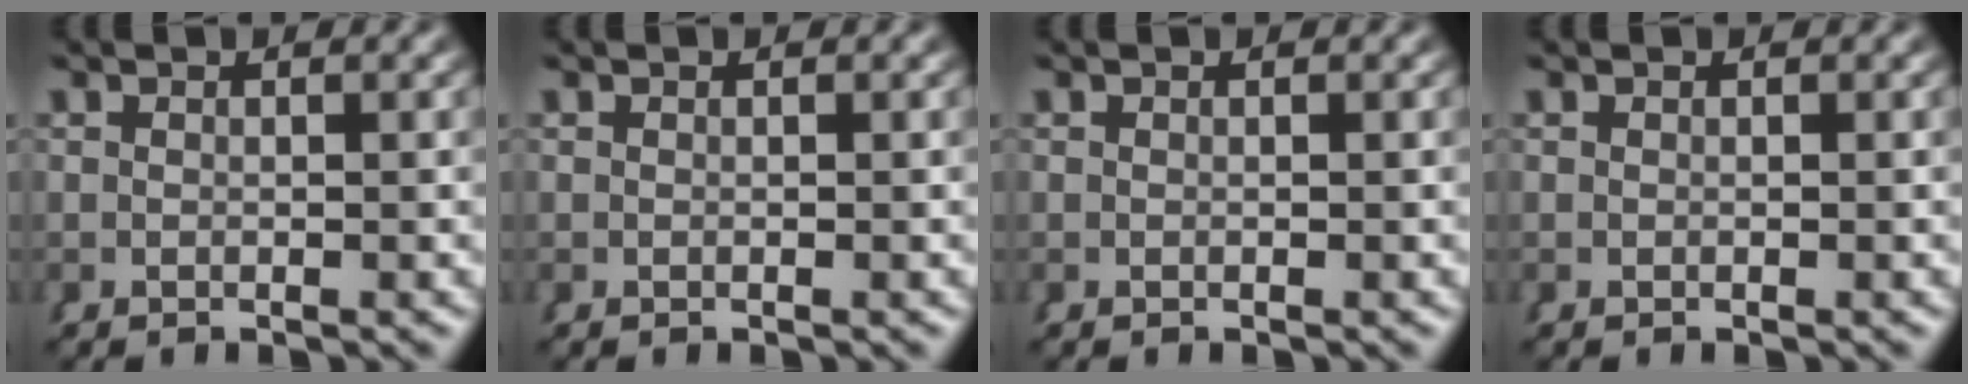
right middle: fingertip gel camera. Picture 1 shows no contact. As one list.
[{"total": 0.0}, {"total": 0.0}, {"total": 0.0}]